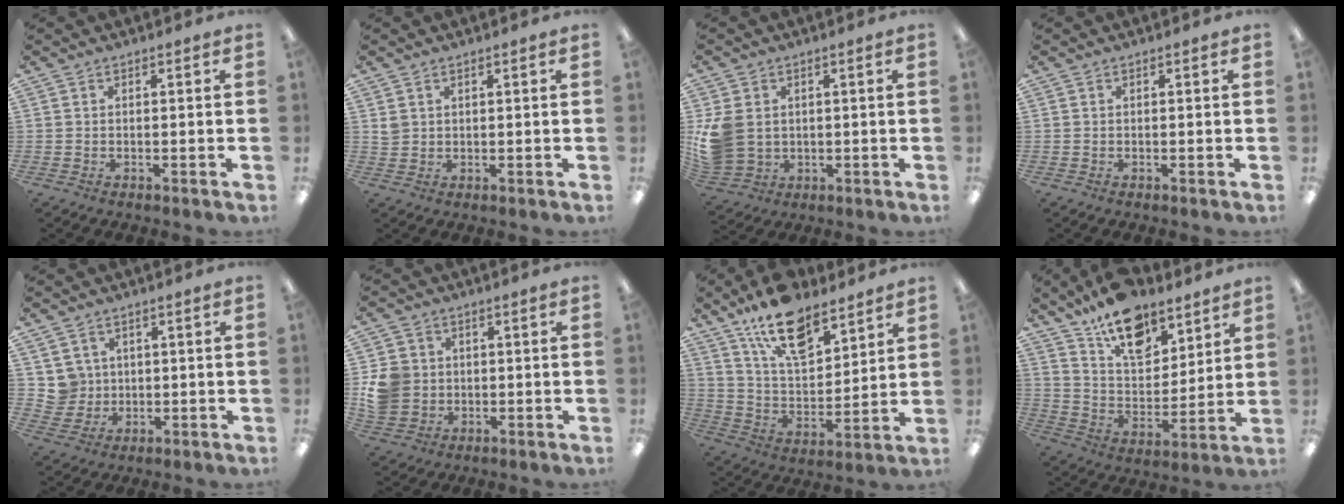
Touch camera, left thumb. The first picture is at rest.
{"total": 2.2, "force": [1.3, 1.7, 0.6], "torque": [-0.014, 0.002, 0.024]}
{"total": 9.6, "force": [1.4, 8.0, 5.2], "torque": [-0.125, 0.013, 0.029]}
{"total": 0.0}
{"total": 5.0, "force": [2.2, 4.5, -0.2], "torque": [-0.004, -0.001, 0.041]}
{"total": 8.1, "force": [0.5, 7.6, 2.9], "torque": [-0.078, 0.016, 0.016]}
{"total": 15.8, "force": [11.4, 7.1, 8.4], "torque": [-0.146, -0.057, 0.203]}
{"total": 16.7, "force": [12.0, 8.5, 7.8], "torque": [-0.126, -0.072, 0.216]}